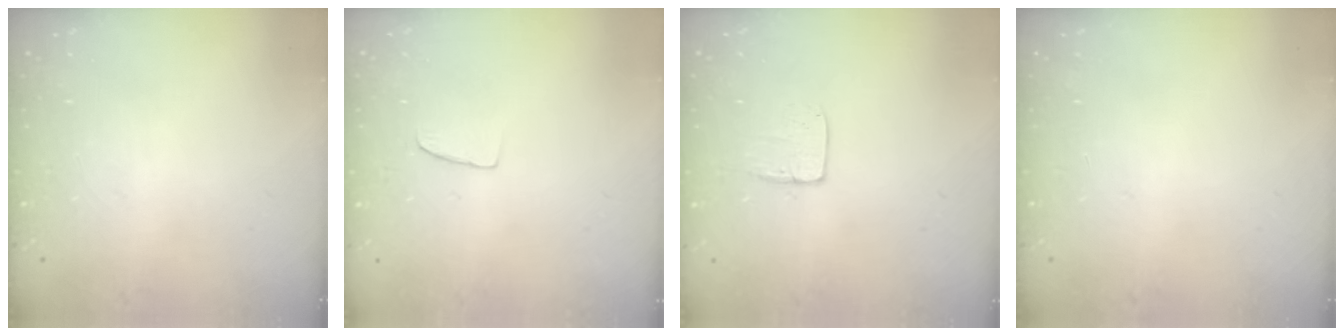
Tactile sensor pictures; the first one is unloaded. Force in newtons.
{"total": 4.2, "press": 4.2, "slide": 0.3}
{"total": 6.8, "press": 6.8, "slide": 0.5}
{"total": 0.0}